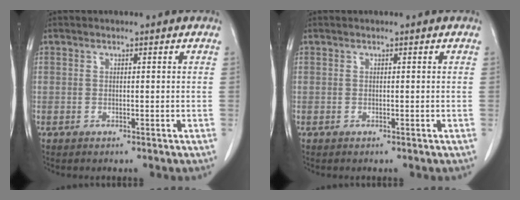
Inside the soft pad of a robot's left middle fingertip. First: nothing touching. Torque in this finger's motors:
{"motor_torque": [0.49, -0.51, -0.05, 0.01]}